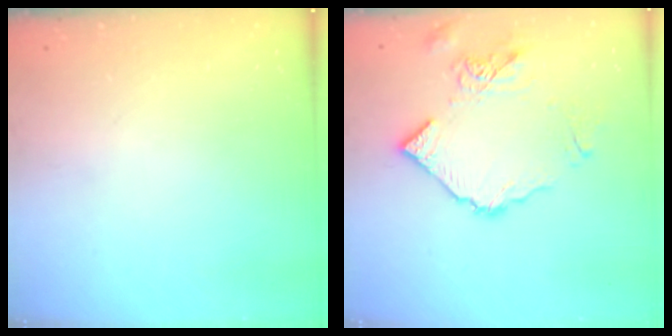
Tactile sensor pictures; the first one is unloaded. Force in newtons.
{"total": 10.7, "press": 10.7, "slide": 1.0}